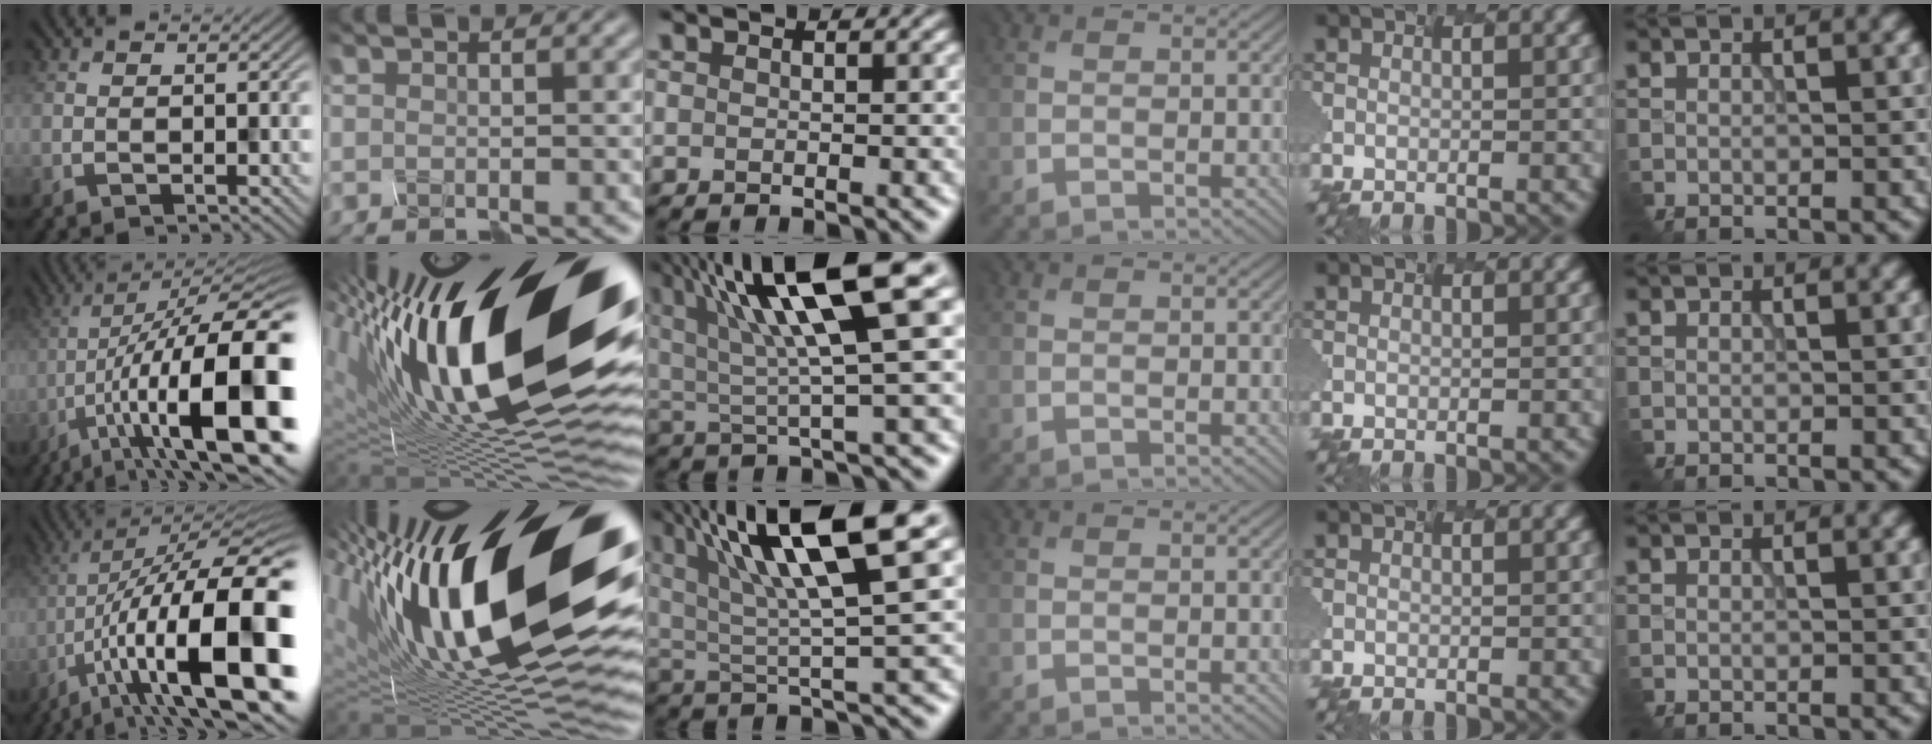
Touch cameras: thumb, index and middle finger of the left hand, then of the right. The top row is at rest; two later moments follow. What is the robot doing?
{"motion": "shake", "object": "plastic piggy bank"}